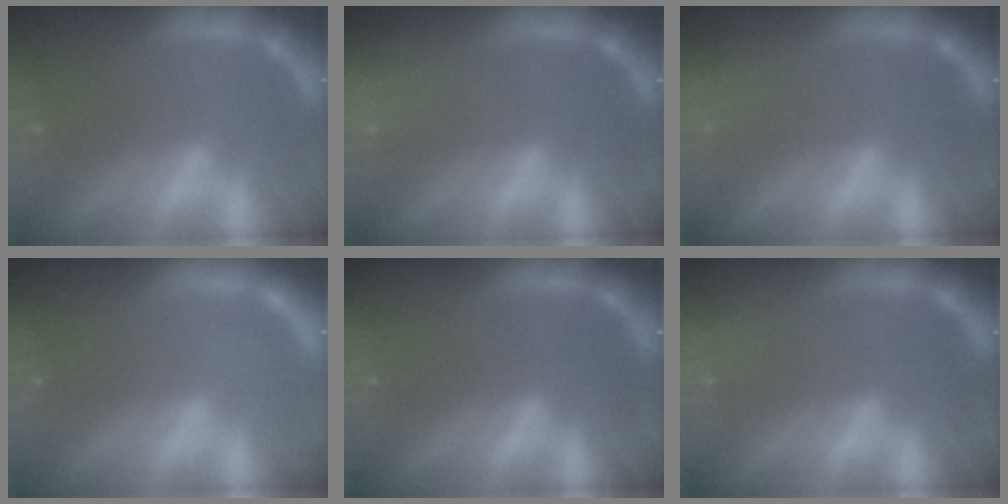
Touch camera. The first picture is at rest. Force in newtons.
{"total": 4.0}
{"total": 2.4}
{"total": 1.0}
{"total": 0.0}
{"total": 1.4}